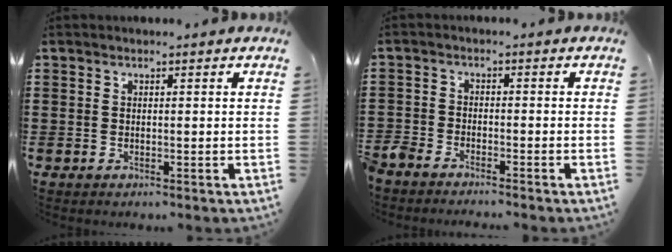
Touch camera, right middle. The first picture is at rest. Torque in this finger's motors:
{"motor_torque": [0.32, -0.10, 0.11, 0.15]}